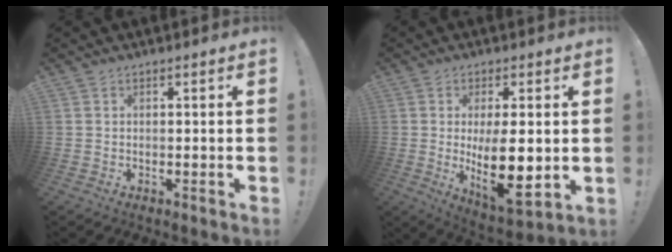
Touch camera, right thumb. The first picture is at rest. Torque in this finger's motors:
{"motor_torque": [0.22, 0.42, 0.88, 0.52, 0.07]}